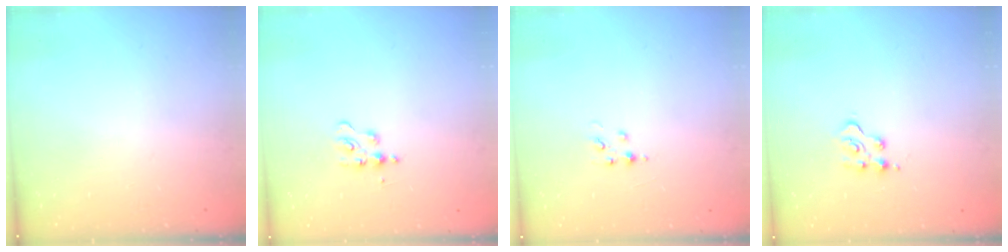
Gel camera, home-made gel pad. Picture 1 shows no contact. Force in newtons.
{"total": 6.4, "press": 6.4, "slide": 0.7}
{"total": 4.3, "press": 4.2, "slide": 0.6}
{"total": 5.2, "press": 5.2, "slide": 0.5}